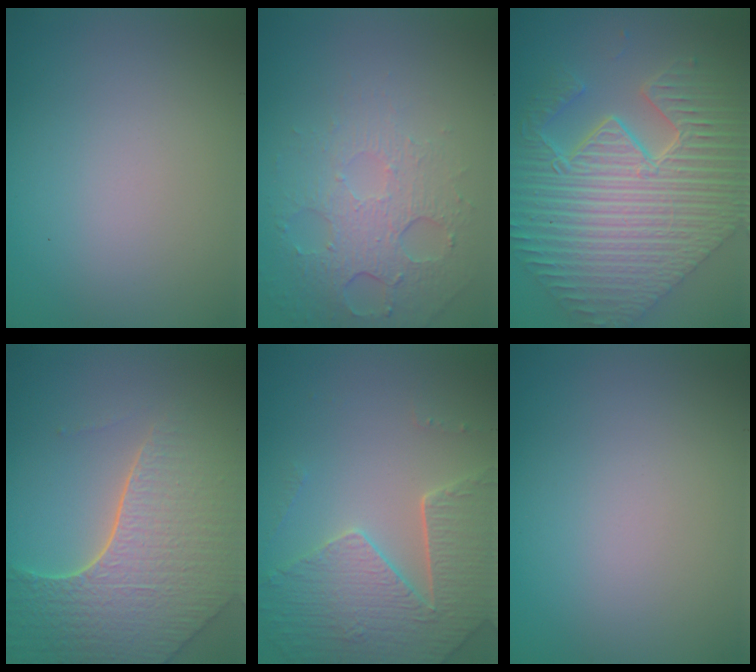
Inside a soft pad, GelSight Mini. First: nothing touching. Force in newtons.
{"total": 5.2, "press": 3.3, "slide": 4.0}
{"total": 11.1, "press": 8.1, "slide": 7.6}
{"total": 8.0, "press": 5.7, "slide": 5.7}
{"total": 5.0, "press": 4.6, "slide": 2.1}
{"total": 0.0}